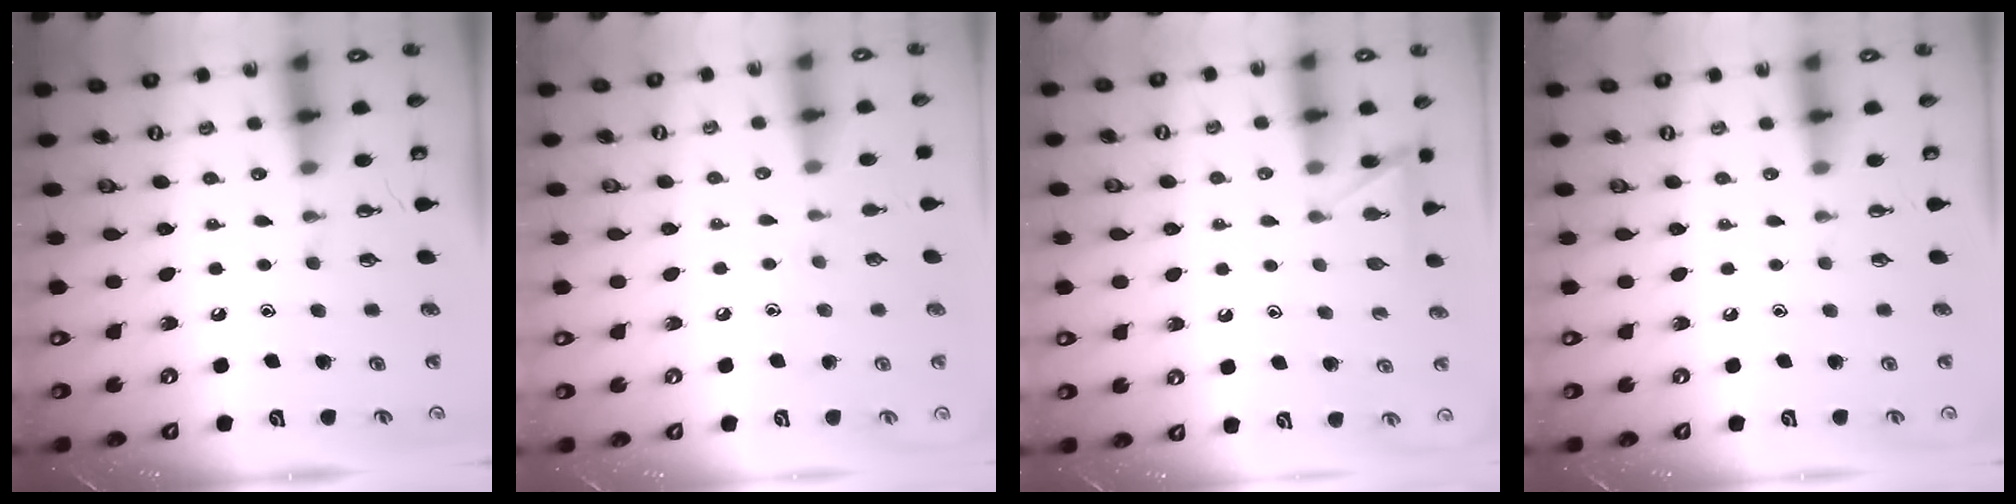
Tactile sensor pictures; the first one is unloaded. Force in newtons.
{"total": 6.9, "press": 6.9, "slide": 0.6}
{"total": 5.1, "press": 5.1, "slide": 0.5}
{"total": 0.0}